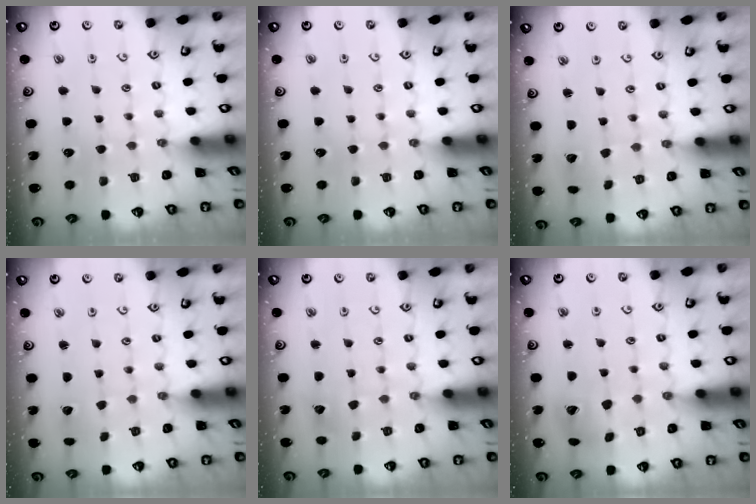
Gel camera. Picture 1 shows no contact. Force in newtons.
{"total": 0.0}
{"total": 1.2, "press": 1.2, "slide": 0.1}
{"total": 1.7, "press": 1.7, "slide": 0.1}
{"total": 3.7, "press": 3.7, "slide": 0.5}
{"total": 9.0, "press": 8.9, "slide": 1.3}